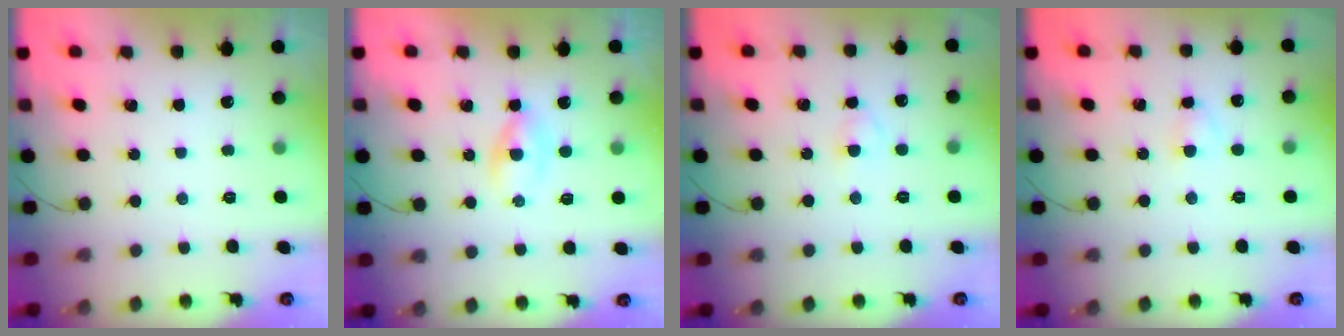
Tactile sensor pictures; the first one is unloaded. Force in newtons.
{"total": 2.1, "press": 1.7, "slide": 1.2}
{"total": 2.6, "press": 2.4, "slide": 1.1}
{"total": 2.3, "press": 2.1, "slide": 1.0}